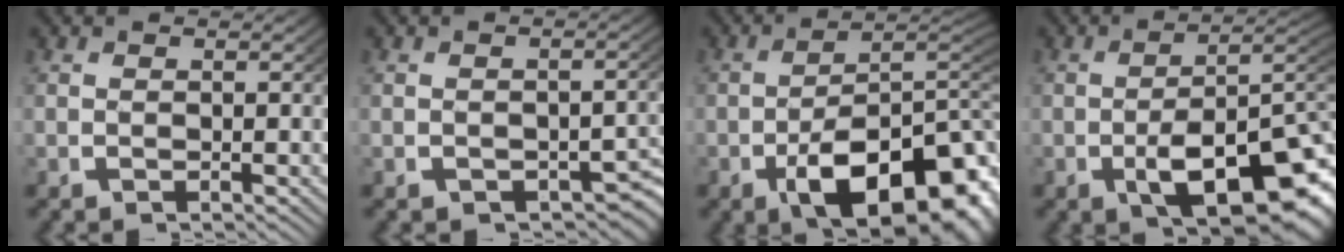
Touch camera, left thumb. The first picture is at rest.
{"total": 3.0, "force": [-1.4, 1.7, 2.0], "torque": [-0.017, -0.014, -0.014]}
{"total": 16.2, "force": [-4.3, 9.5, 12.4], "torque": [-0.188, -0.061, -0.041]}
{"total": 12.8, "force": [-3.2, 6.9, 10.2], "torque": [-0.145, -0.038, -0.028]}